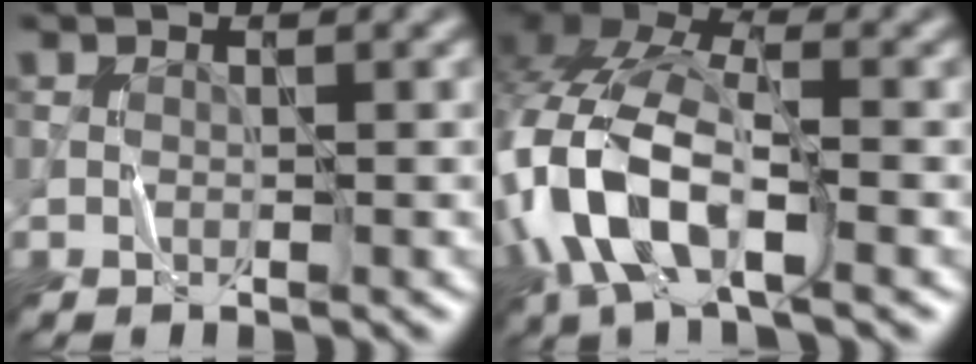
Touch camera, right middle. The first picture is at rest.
{"total": 11.6, "force": [-3.4, 5.9, 9.4], "torque": [-0.224, 0.002, -0.074]}